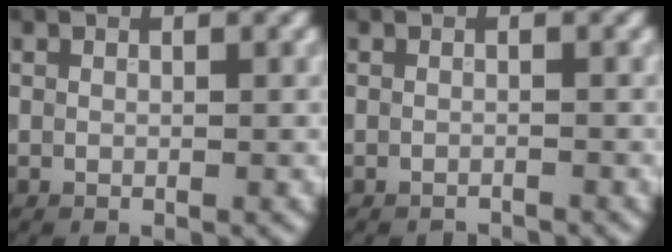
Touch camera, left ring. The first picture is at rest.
{"total": 1.1, "force": [-1.1, 0.0, 0.0], "torque": [0.003, -0.004, -0.020]}